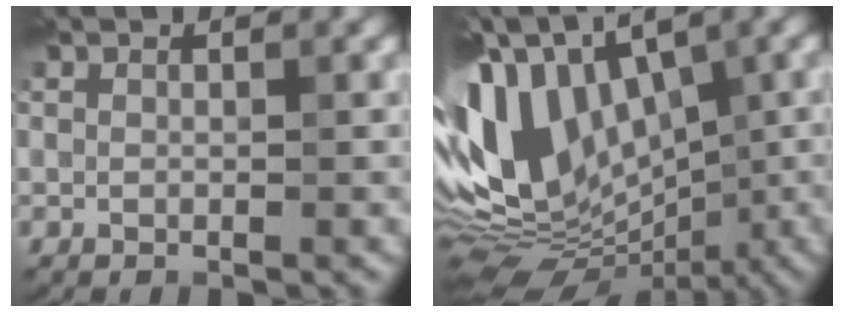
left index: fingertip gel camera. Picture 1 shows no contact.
{"total": 14.4, "force": [-0.2, 8.2, 11.8], "torque": [-0.232, 0.016, -0.002]}